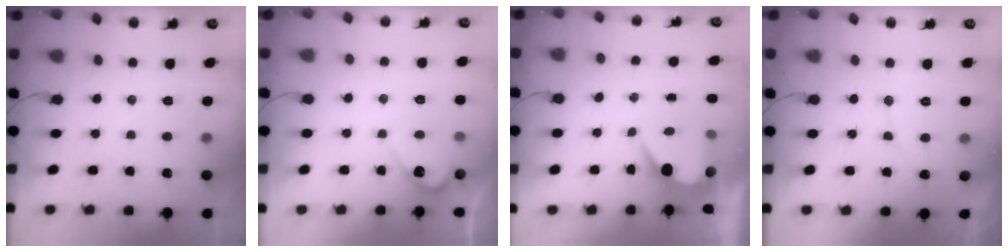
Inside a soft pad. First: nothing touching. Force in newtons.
{"total": 3.3, "press": 3.3, "slide": 0.2}
{"total": 5.9, "press": 5.9, "slide": 0.4}
{"total": 4.1, "press": 4.1, "slide": 0.3}